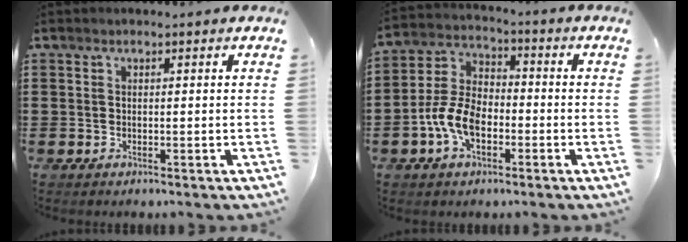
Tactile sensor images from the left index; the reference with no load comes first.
{"total": 8.0, "force": [-3.2, 4.7, 5.6], "torque": [-0.144, 0.006, -0.070]}